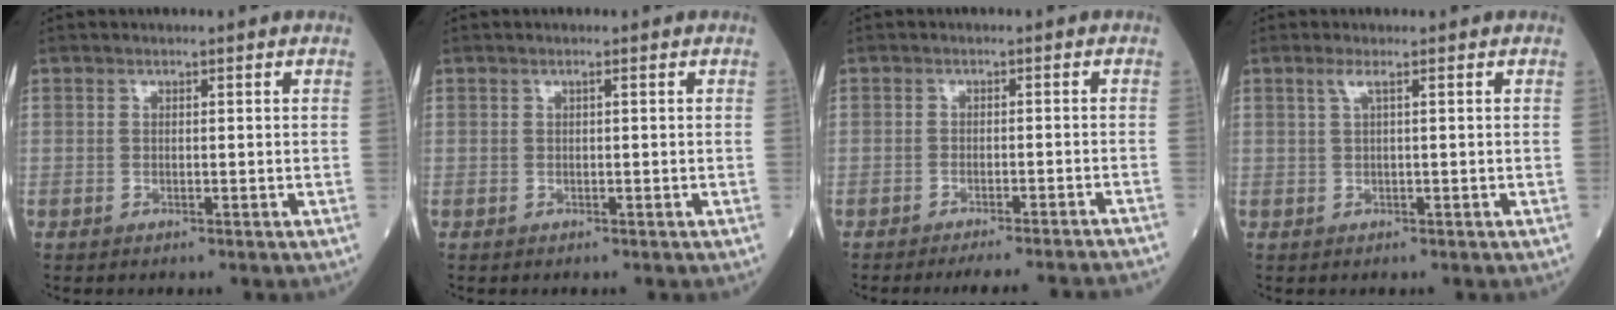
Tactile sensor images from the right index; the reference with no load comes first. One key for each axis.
{"total": 0.0}
{"total": 11.6, "fx": -11.1, "fy": 0.2, "fz": 3.3, "tx": -0.023, "ty": -0.001, "tz": -0.132}
{"total": 1.3, "fx": 0.5, "fy": -0.2, "fz": 1.2, "tx": -0.033, "ty": 0.007, "tz": 0.013}